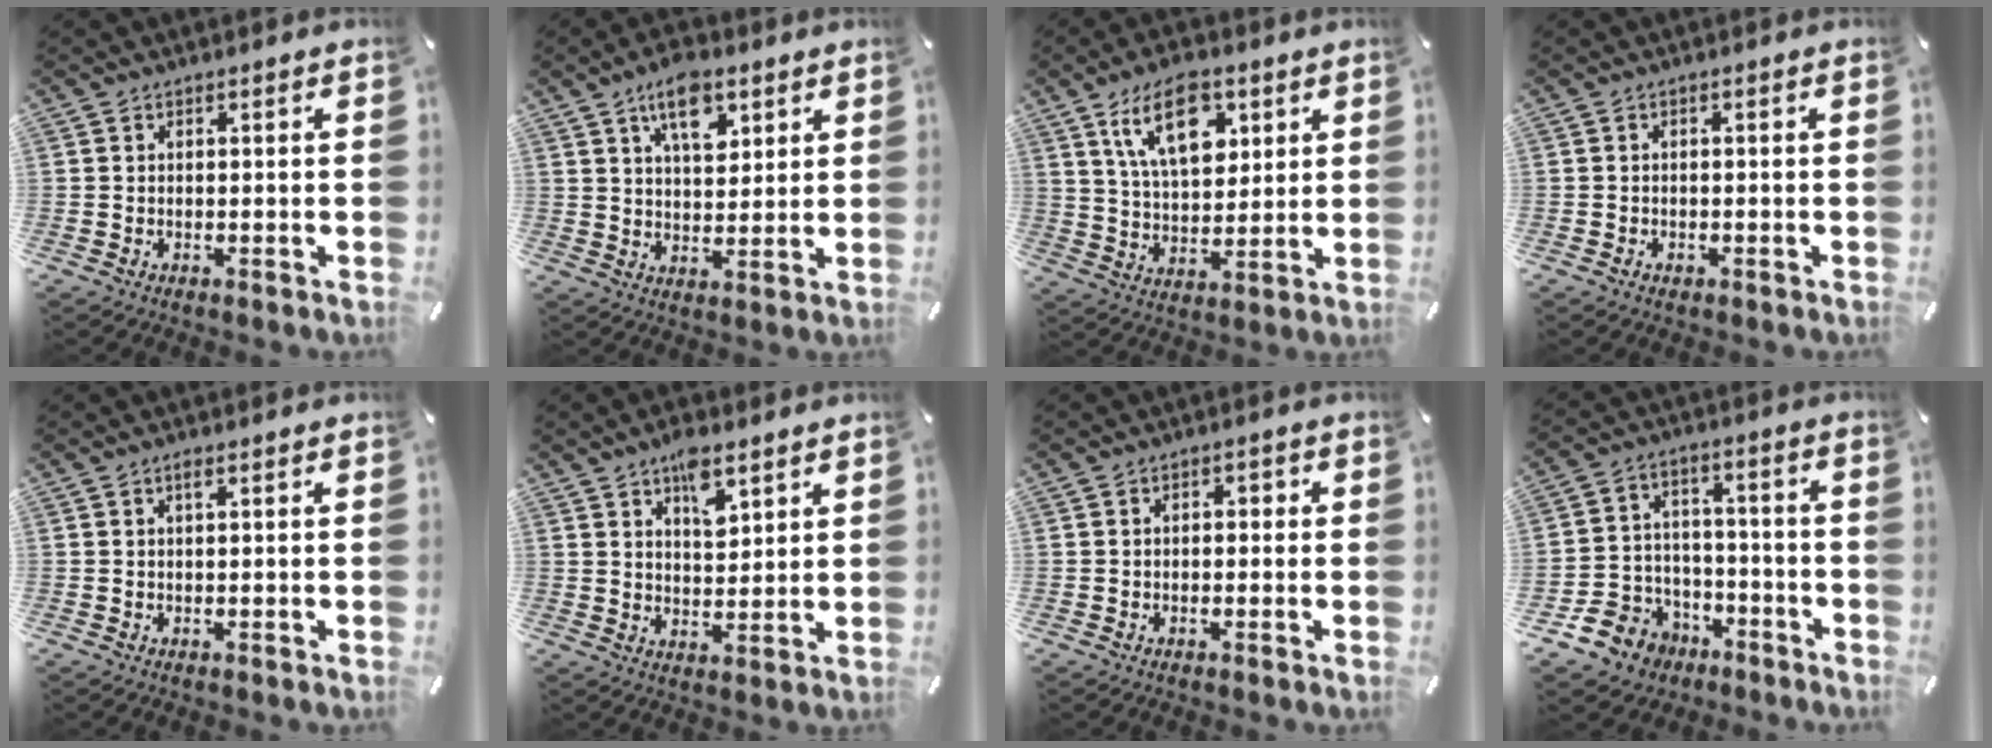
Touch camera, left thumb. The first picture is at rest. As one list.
[{"total": 10.1, "force": [5.5, 5.3, 6.7], "torque": [-0.104, -0.016, 0.094]}, {"total": 14.5, "force": [6.8, 8.2, 9.9], "torque": [-0.176, -0.008, 0.119]}, {"total": 1.0, "force": [-0.6, 0.7, 0.4], "torque": [-0.009, 0.002, -0.013]}, {"total": 1.2, "force": [0.4, 0.1, 1.1], "torque": [-0.022, 0.001, 0.006]}, {"total": 7.6, "force": [4.8, 3.8, 4.5], "torque": [-0.053, -0.025, 0.079]}, {"total": 1.8, "force": [-0.6, 1.1, 1.2], "torque": [-0.024, 0.008, -0.015]}, {"total": 11.2, "force": [-6.2, 8.9, 2.8], "torque": [-0.065, 0.045, -0.108]}]